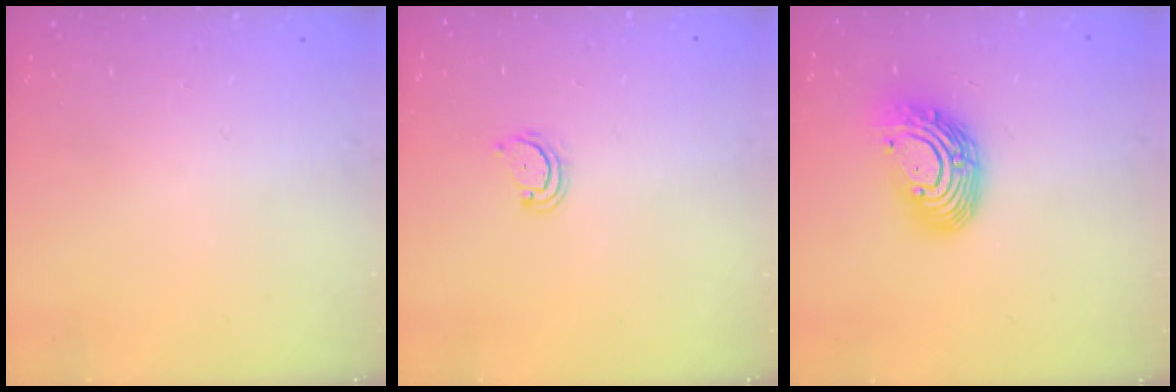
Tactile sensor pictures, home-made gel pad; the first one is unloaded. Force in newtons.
{"total": 3.2, "press": 3.2, "slide": 0.3}
{"total": 13.2, "press": 13.2, "slide": 0.8}